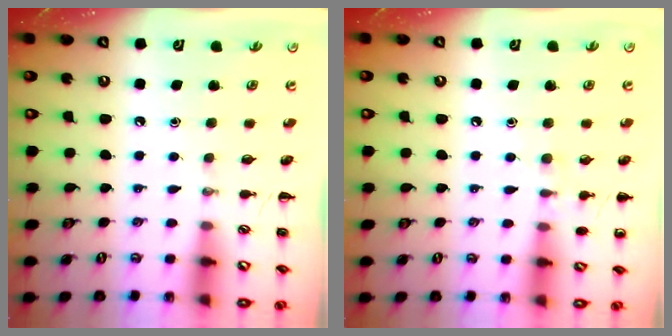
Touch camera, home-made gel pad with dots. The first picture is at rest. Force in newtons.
{"total": 5.9, "press": 5.6, "slide": 1.7}